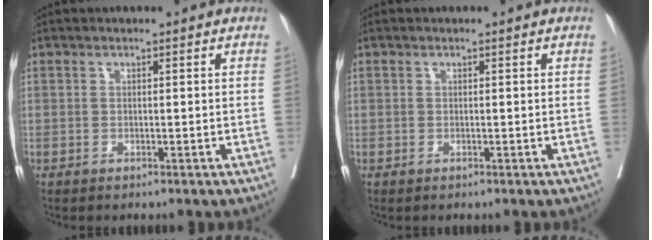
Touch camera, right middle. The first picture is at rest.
{"total": 0.0}